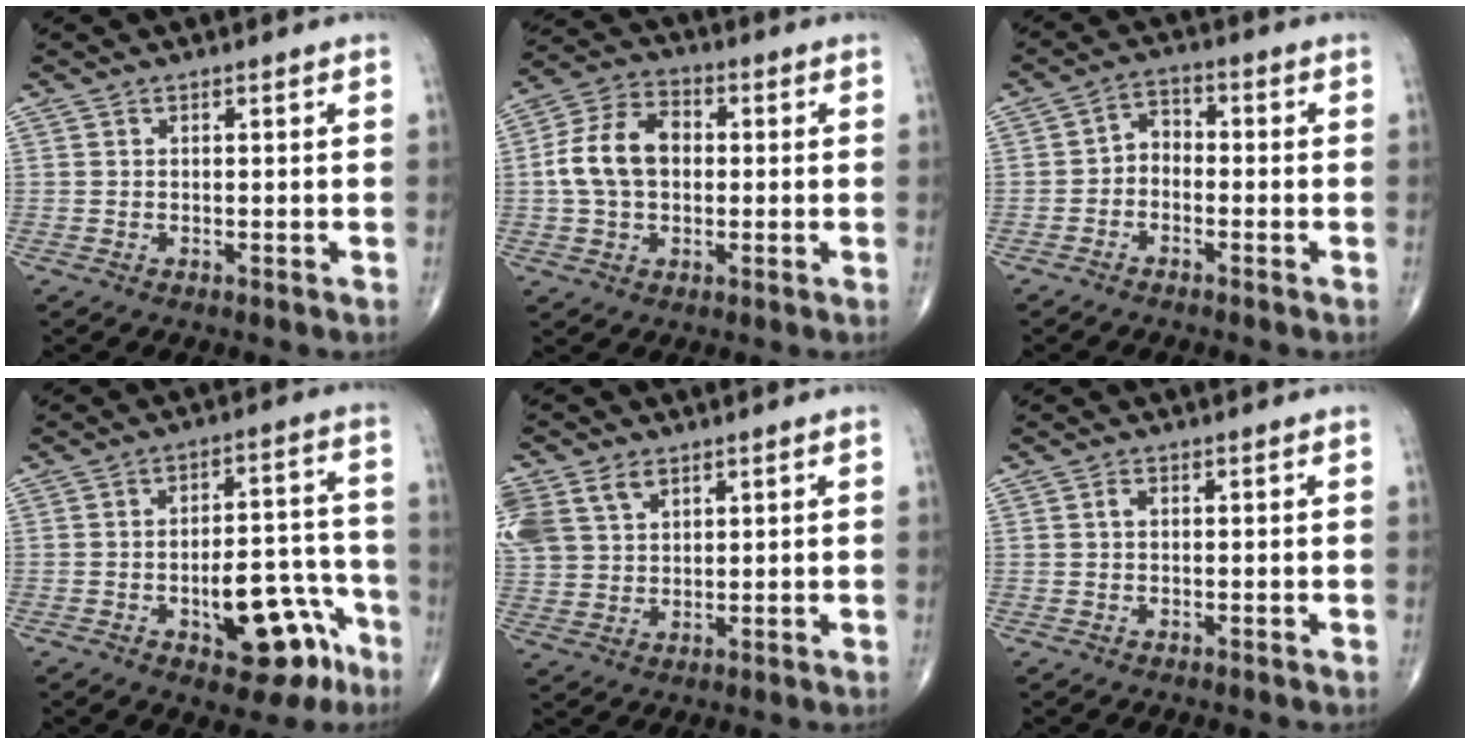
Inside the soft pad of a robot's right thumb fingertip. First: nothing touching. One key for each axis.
{"total": 11.4, "fx": 0.3, "fy": 8.0, "fz": 8.1, "tx": -0.145, "ty": 0.027, "tz": -0.002}
{"total": 4.0, "fx": -1.4, "fy": 2.9, "fz": 2.4, "tx": -0.025, "ty": 0.027, "tz": -0.039}
{"total": 15.1, "fx": -6.8, "fy": 7.1, "fz": 11.5, "tx": -0.123, "ty": 0.057, "tz": -0.083}
{"total": 16.2, "fx": 7.1, "fy": 11.7, "fz": 8.6, "tx": -0.233, "ty": 0.027, "tz": 0.149}
{"total": 1.1, "fx": 0.1, "fy": 0.7, "fz": 0.9, "tx": -0.016, "ty": 0.003, "tz": 0.001}